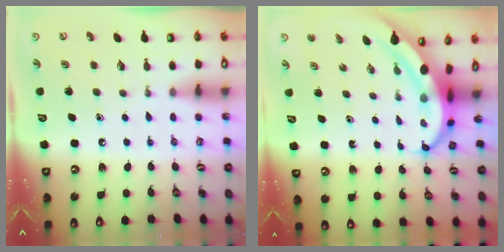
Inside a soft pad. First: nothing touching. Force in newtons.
{"total": 6.4, "press": 6.2, "slide": 1.5}